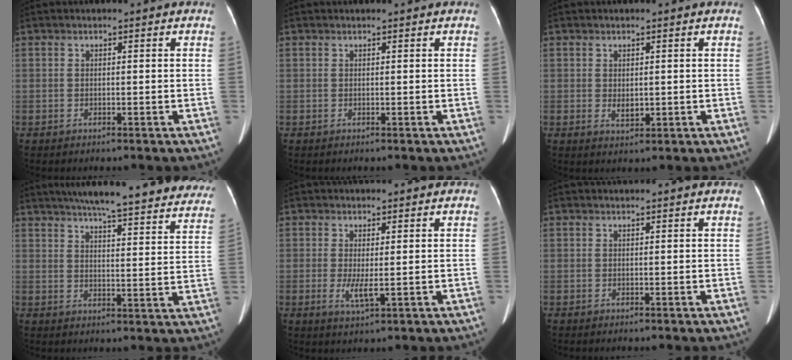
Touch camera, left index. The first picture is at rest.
{"total": 0.7, "force": [0.6, 0.0, 0.3], "torque": [-0.009, 0.012, 0.010]}
{"total": 1.7, "force": [-0.1, 1.1, 1.4], "torque": [-0.030, -0.007, 0.004]}
{"total": 28.4, "force": [25.1, 3.7, 12.9], "torque": [-0.187, -0.045, 0.296]}
{"total": 2.7, "force": [-0.2, 0.5, 2.7], "torque": [-0.057, -0.011, 0.002]}
{"total": 1.4, "force": [1.4, -0.1, 0.3], "torque": [-0.009, 0.012, 0.022]}